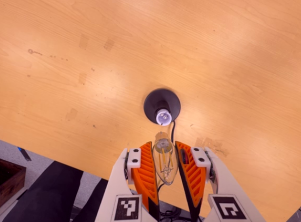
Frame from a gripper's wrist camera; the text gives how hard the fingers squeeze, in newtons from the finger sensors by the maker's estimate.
{"total": 9.5, "left": 9.0, "right": 9.9}